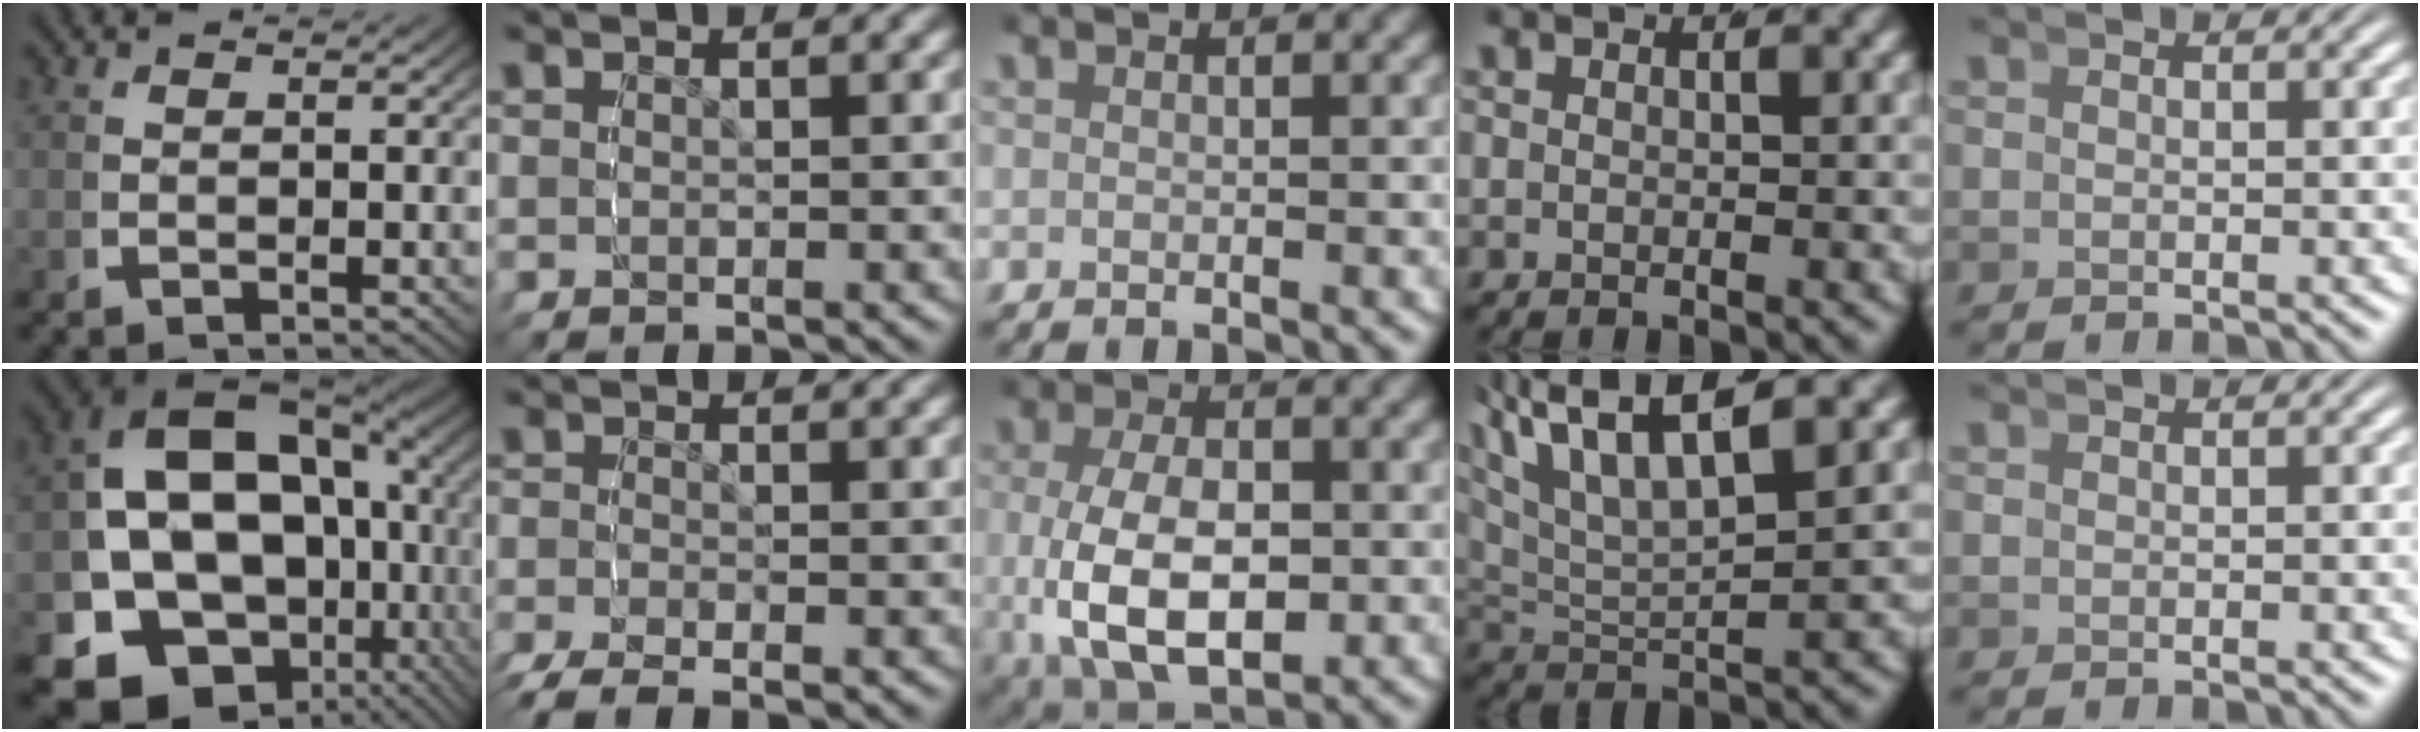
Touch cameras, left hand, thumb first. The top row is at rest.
{"thumb": {"total": 21.7, "force": [-3.6, 16.0, 14.2], "torque": [-0.282, -0.068, -0.053]}, "index": {"total": 4.0, "force": [-3.1, 1.8, 1.7], "torque": [-0.033, -0.009, -0.049]}, "middle": {"total": 9.9, "force": [-1.4, 6.2, 7.6], "torque": [-0.165, -0.033, -0.002]}, "ring": {"total": 8.4, "force": [3.8, 4.8, 5.8], "torque": [-0.125, 0.007, 0.058]}}